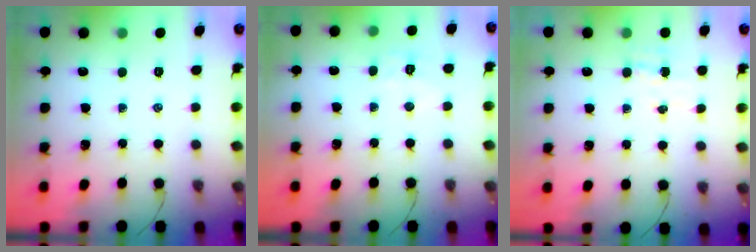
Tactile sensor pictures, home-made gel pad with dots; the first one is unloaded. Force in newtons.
{"total": 5.6, "press": 5.5, "slide": 0.9}
{"total": 4.9, "press": 4.9, "slide": 0.8}